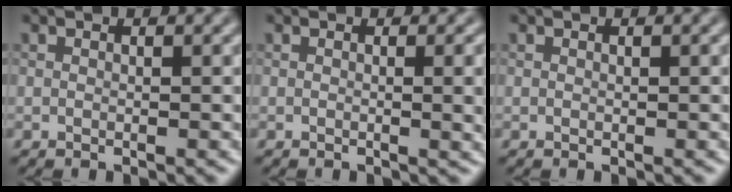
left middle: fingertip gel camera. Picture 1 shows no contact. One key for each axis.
{"total": 3.0, "fx": 0.2, "fy": 0.9, "fz": 2.9, "tx": -0.030, "ty": 0.002, "tz": -0.001}
{"total": 0.0}